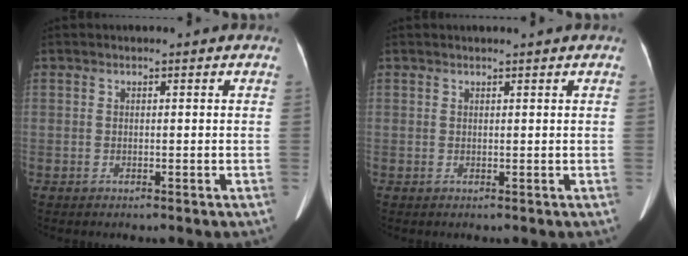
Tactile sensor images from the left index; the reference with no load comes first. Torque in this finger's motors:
{"motor_torque": [-0.16, -0.14, 0.01, 0.00]}